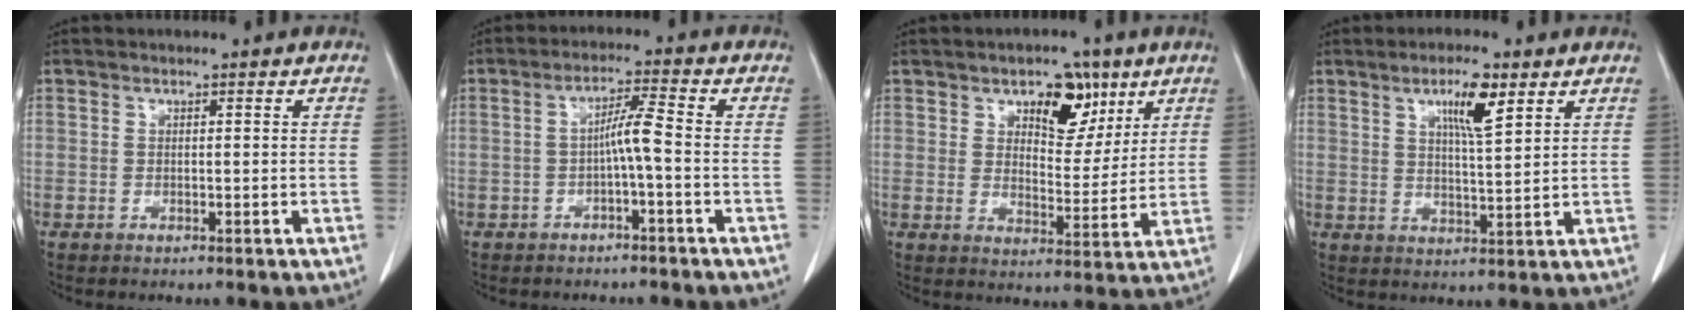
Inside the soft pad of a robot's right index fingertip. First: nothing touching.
{"total": 4.1, "force": [-1.0, -0.2, 4.0], "torque": [-0.069, 0.012, -0.016]}
{"total": 8.3, "force": [4.7, 4.5, 5.1], "torque": [-0.065, 0.004, 0.072]}
{"total": 6.6, "force": [3.5, 0.8, 5.5], "torque": [-0.096, -0.002, 0.059]}